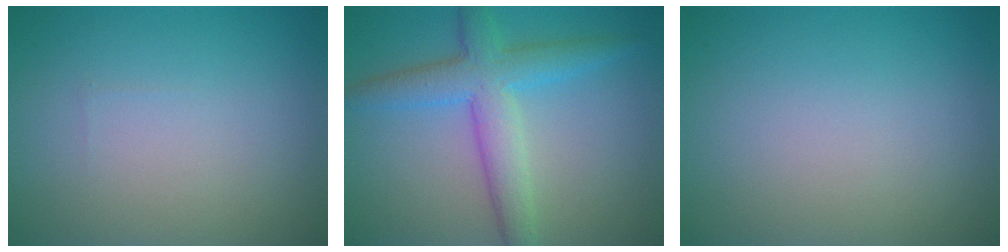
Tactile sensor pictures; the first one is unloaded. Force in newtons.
{"total": 5.3, "press": 5.3, "slide": 0.1}
{"total": 0.0}